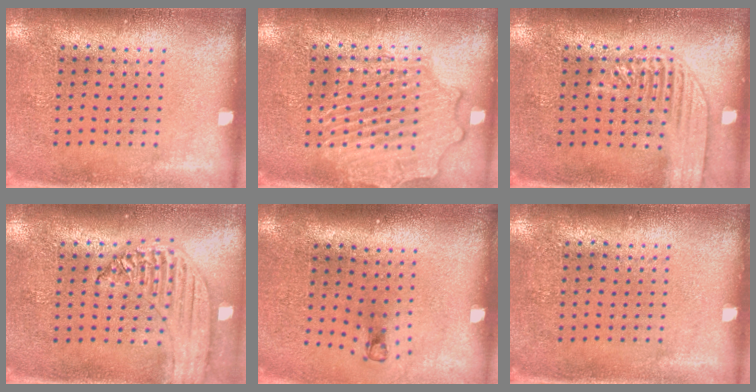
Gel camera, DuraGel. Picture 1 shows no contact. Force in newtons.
{"total": 3.6, "press": 3.6, "slide": 0.4}
{"total": 2.8, "press": 2.8, "slide": 0.4}
{"total": 1.3, "press": 1.2, "slide": 0.2}
{"total": 0.8, "press": 0.4, "slide": 0.7}
{"total": 0.0}